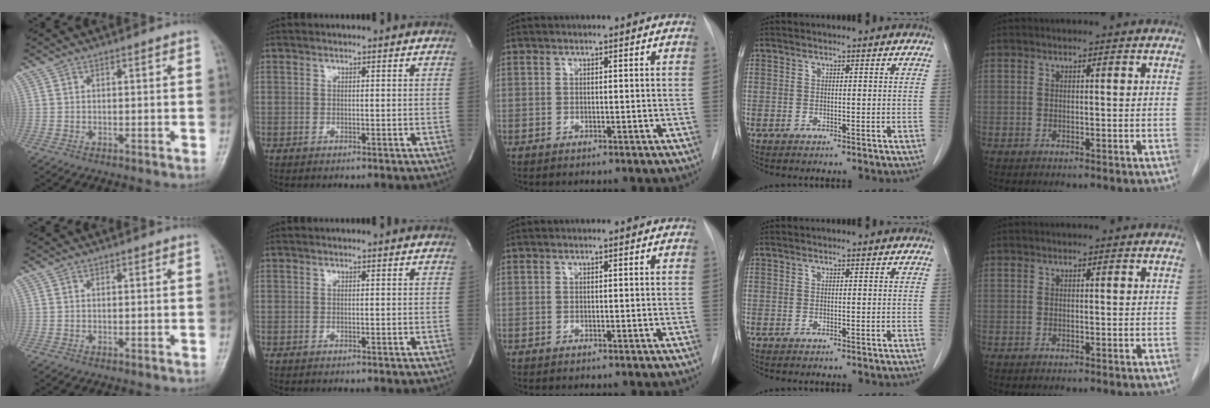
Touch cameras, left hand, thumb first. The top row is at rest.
{}